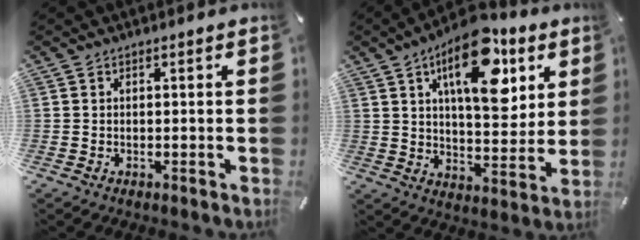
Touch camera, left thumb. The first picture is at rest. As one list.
[{"total": 18.5, "force": [9.3, 9.1, 13.1], "torque": [-0.189, -0.038, 0.153]}]